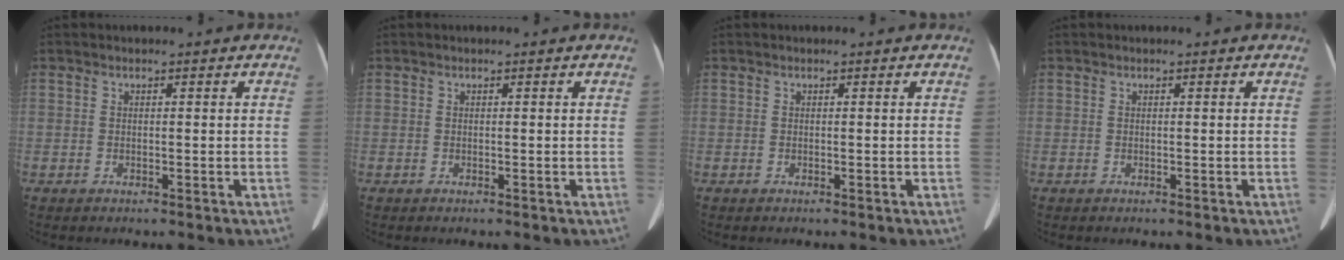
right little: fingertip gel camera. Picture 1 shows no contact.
{"total": 0.0}
{"total": 0.0}
{"total": 0.0}